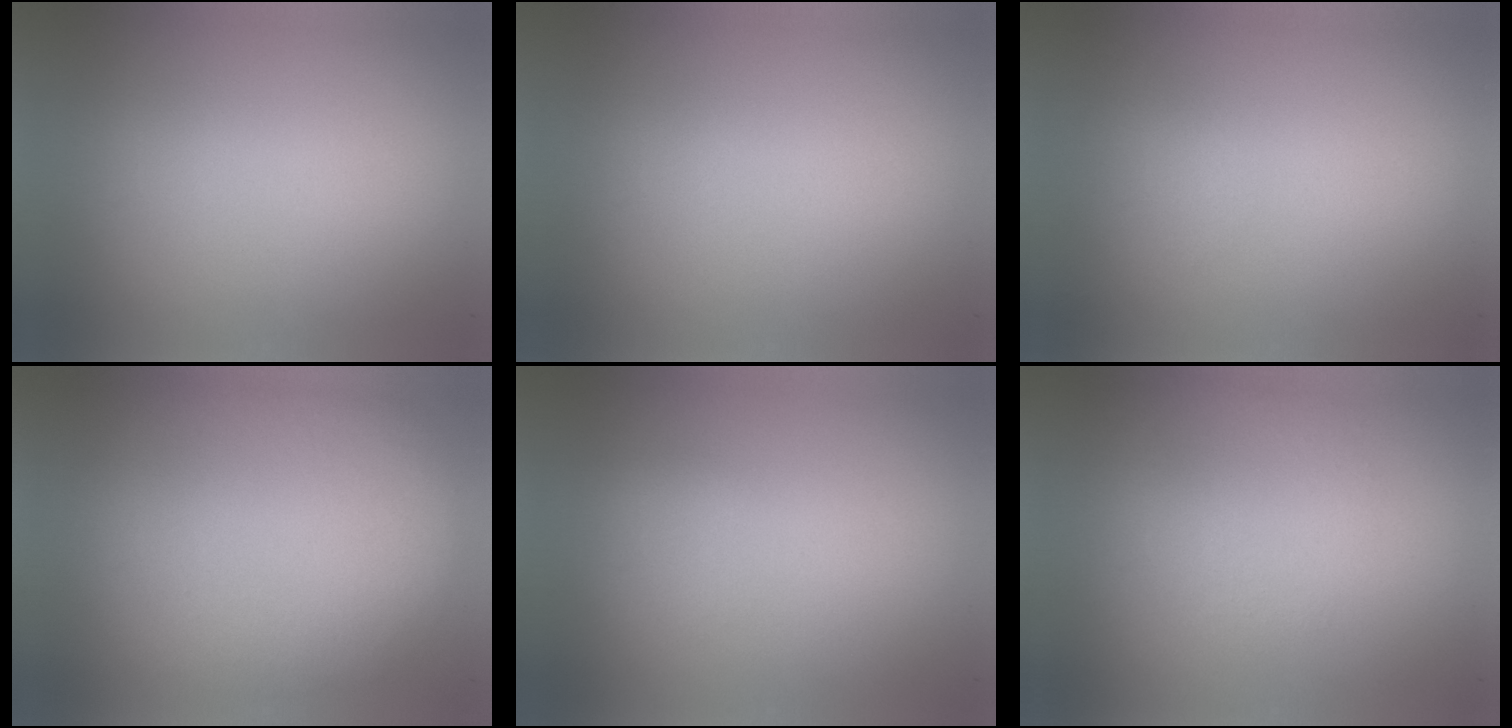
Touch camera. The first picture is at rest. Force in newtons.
{"total": 0.0}
{"total": 1.3}
{"total": 2.2}
{"total": 1.1}
{"total": 1.2}